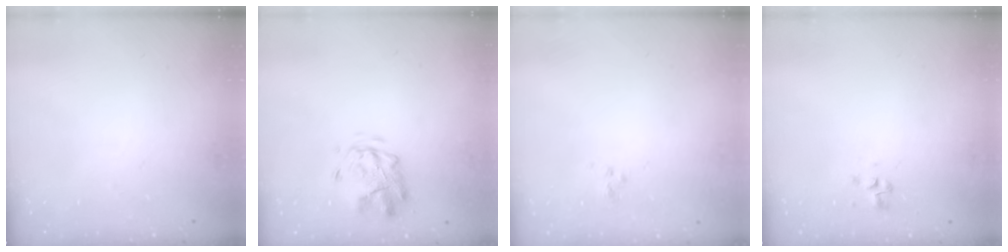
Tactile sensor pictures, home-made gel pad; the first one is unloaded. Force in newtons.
{"total": 2.9, "press": 2.5, "slide": 1.4}
{"total": 1.4, "press": 1.3, "slide": 0.6}
{"total": 1.7, "press": 1.6, "slide": 0.6}